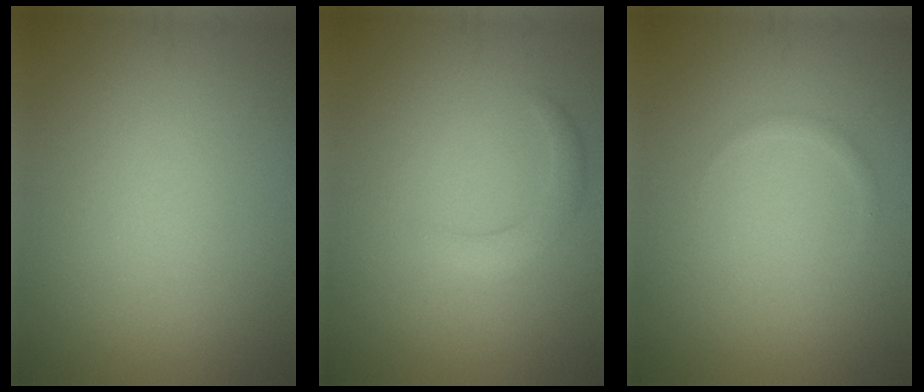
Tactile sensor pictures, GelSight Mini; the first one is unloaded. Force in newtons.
{"total": 1.7, "press": 1.7, "slide": 0.1}
{"total": 0.6, "press": 0.6, "slide": 0.1}